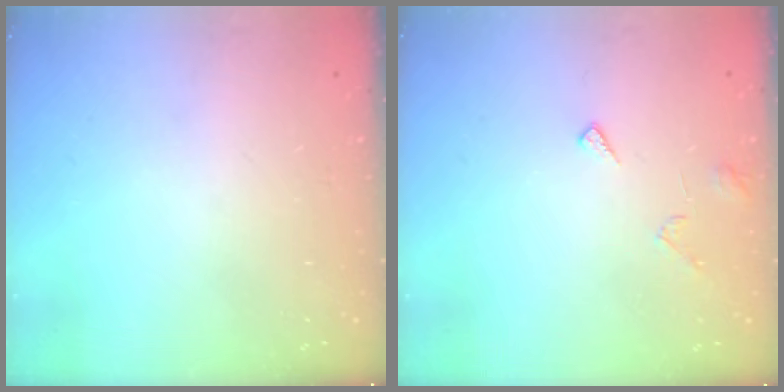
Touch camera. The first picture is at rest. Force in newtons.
{"total": 5.4, "press": 5.4, "slide": 0.5}